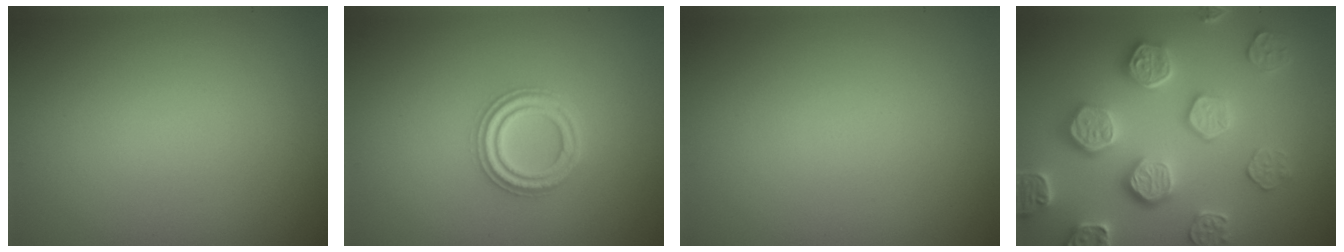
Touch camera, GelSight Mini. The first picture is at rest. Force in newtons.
{"total": 2.7, "press": 2.7, "slide": 0.5}
{"total": 0.0}
{"total": 5.7, "press": 5.3, "slide": 1.9}